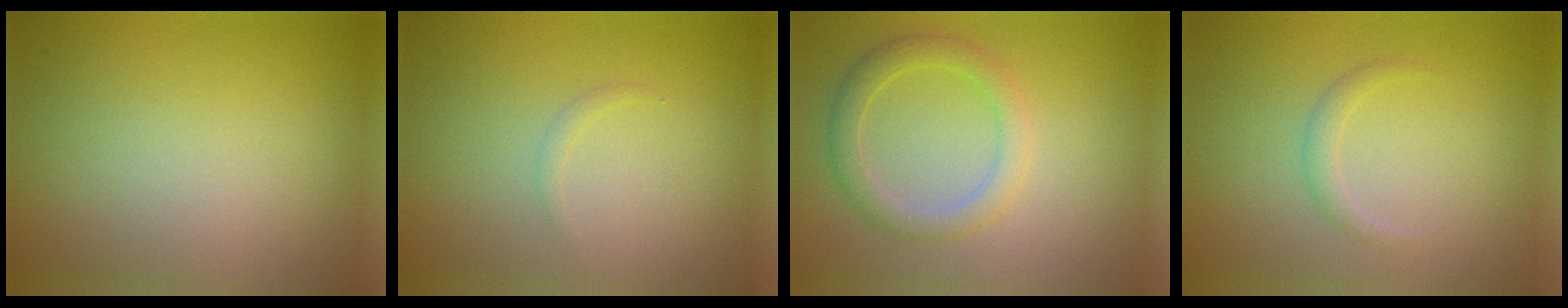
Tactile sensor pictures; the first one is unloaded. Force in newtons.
{"total": 0.6, "press": 0.6, "slide": 0.1}
{"total": 2.7, "press": 2.7, "slide": 0.1}
{"total": 1.1, "press": 1.1, "slide": 0.1}